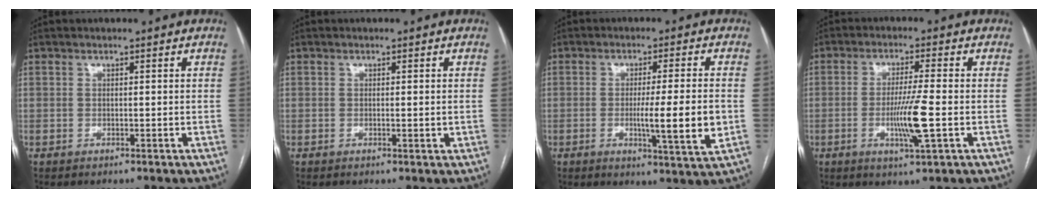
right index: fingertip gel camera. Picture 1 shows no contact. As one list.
[{"total": 1.2, "force": [-0.1, 0.2, 1.2], "torque": [-0.019, -0.004, 0.000]}, {"total": 9.5, "force": [-1.6, -0.5, 9.3], "torque": [-0.146, -0.020, -0.029]}, {"total": 7.3, "force": [-1.7, -0.4, 7.1], "torque": [-0.133, -0.015, -0.031]}]